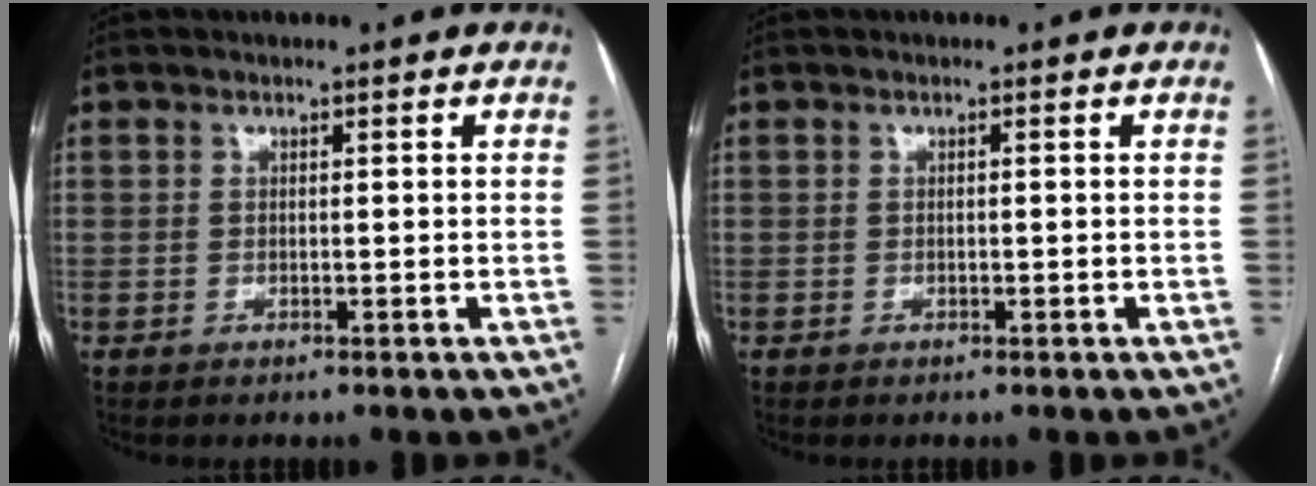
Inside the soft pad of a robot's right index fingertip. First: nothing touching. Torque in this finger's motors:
{"motor_torque": [0.00, 0.00, 0.00, 0.00]}